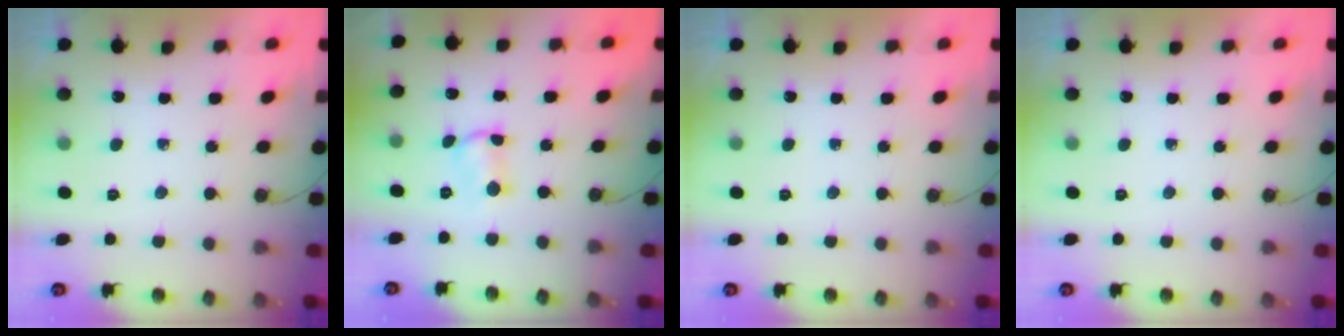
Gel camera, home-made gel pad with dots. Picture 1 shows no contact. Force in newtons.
{"total": 1.9, "press": 1.9, "slide": 0.4}
{"total": 0.0}
{"total": 0.0}